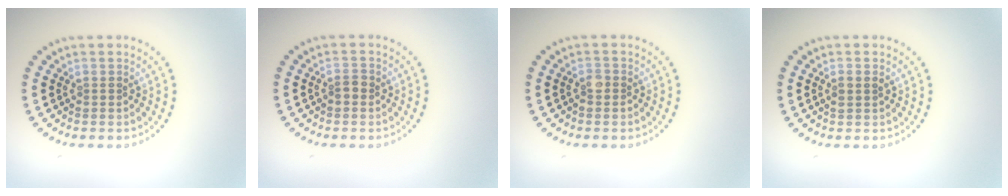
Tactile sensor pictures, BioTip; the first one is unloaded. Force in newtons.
{"total": 1.1, "press": 1.1, "slide": 0.2}
{"total": 0.9, "press": 0.8, "slide": 0.4}
{"total": 1.1, "press": 1.1, "slide": 0.3}